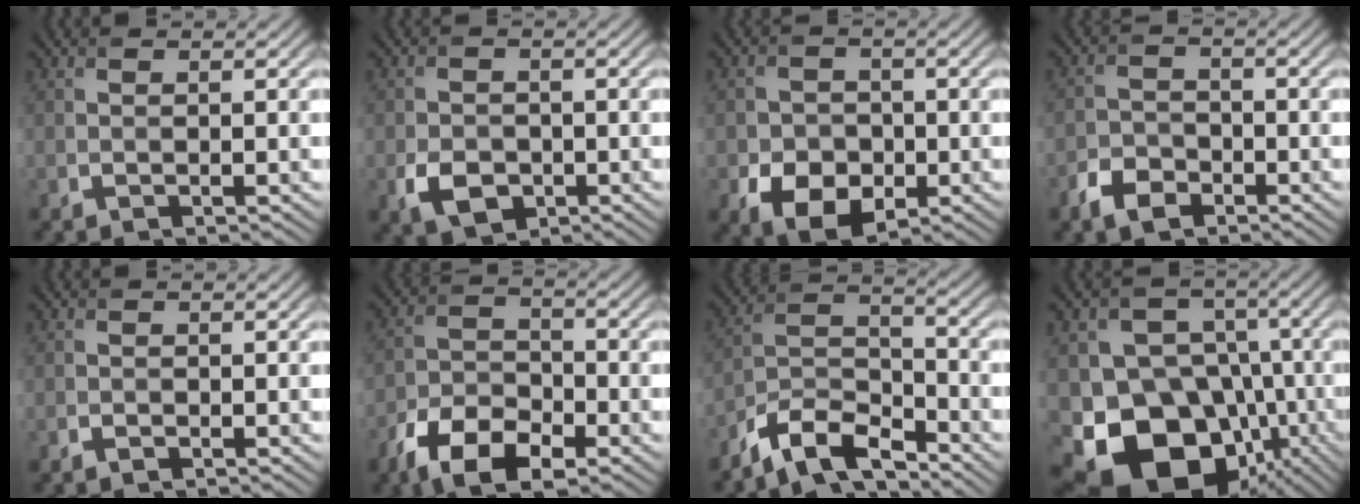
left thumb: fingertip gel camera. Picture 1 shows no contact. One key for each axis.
{"total": 4.1, "fx": -1.5, "fy": 3.1, "fz": 2.3, "tx": -0.051, "ty": -0.013, "tz": -0.028}
{"total": 6.9, "fx": -2.6, "fy": 5.1, "fz": 3.8, "tx": -0.077, "ty": -0.021, "tz": -0.046}
{"total": 3.9, "fx": -2.6, "fy": 2.4, "fz": 1.7, "tx": -0.034, "ty": -0.004, "tz": -0.061}
{"total": 0.7, "fx": -0.4, "fy": 0.4, "fz": 0.3, "tx": -0.006, "ty": -0.004, "tz": -0.006}
{"total": 9.1, "fx": -5.6, "fy": 4.7, "fz": 5.4, "tx": -0.107, "ty": -0.012, "tz": -0.109}
{"total": 8.3, "fx": -6.7, "fy": 2.6, "fz": 4.0, "tx": -0.076, "ty": 0.001, "tz": -0.145}
{"total": 17.5, "fx": -7.1, "fy": 13.7, "fz": 8.2, "tx": -0.157, "ty": -0.024, "tz": -0.114}